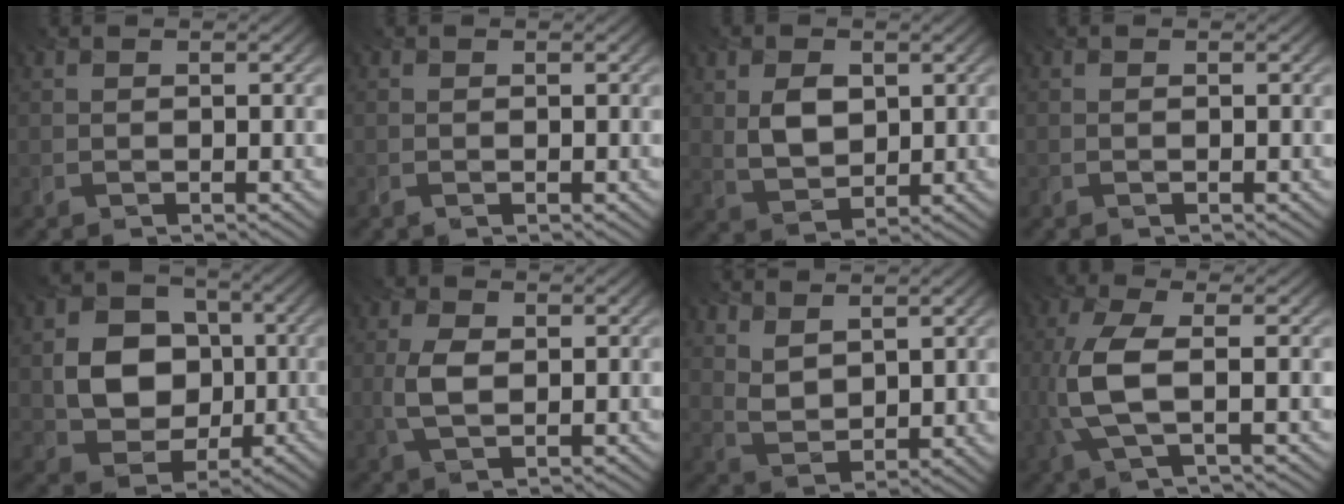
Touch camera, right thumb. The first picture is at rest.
{"total": 0.0}
{"total": 5.0, "force": [1.4, 3.4, 3.4], "torque": [-0.076, -0.003, 0.031]}
{"total": 0.0}
{"total": 9.0, "force": [-0.2, 7.7, 4.8], "torque": [-0.110, -0.006, -0.013]}
{"total": 3.6, "force": [0.2, 2.1, 2.9], "torque": [-0.075, 0.001, 0.003]}
{"total": 5.0, "force": [3.5, 2.2, 2.7], "torque": [-0.065, -0.008, 0.079]}
{"total": 6.5, "force": [-0.1, 2.3, 6.1], "torque": [-0.153, 0.004, -0.006]}